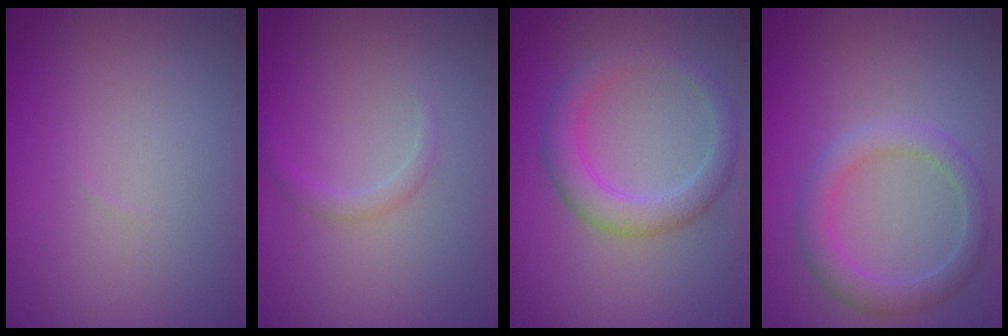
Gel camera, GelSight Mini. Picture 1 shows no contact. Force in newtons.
{"total": 1.0, "press": 1.0, "slide": 0.0}
{"total": 3.4, "press": 3.4, "slide": 0.1}
{"total": 2.9, "press": 2.9, "slide": 0.2}